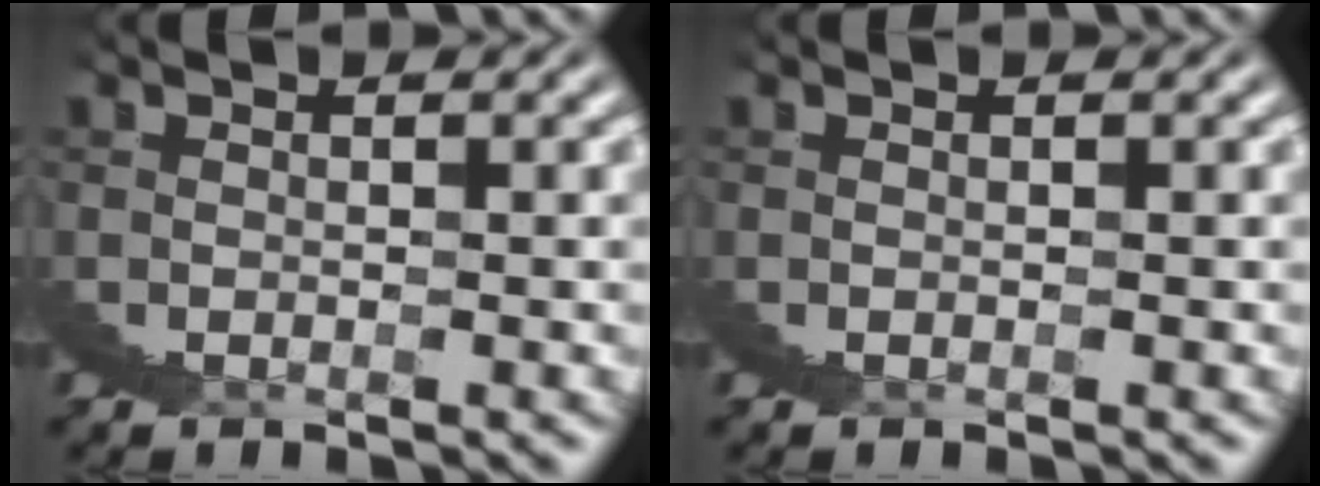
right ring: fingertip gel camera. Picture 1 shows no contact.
{"total": 0.0}